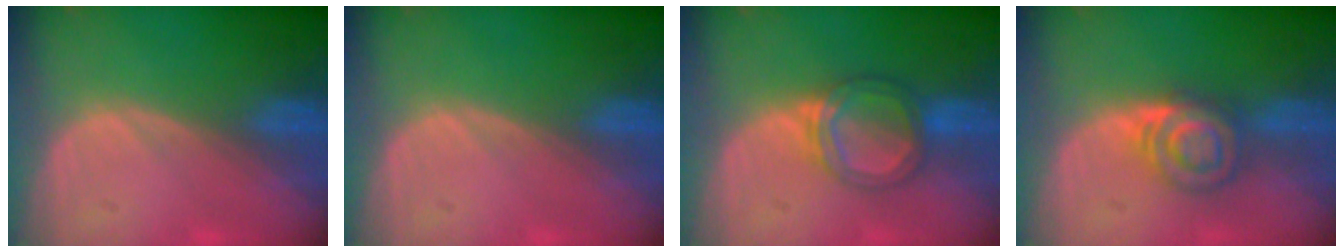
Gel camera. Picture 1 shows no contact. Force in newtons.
{"total": 0.0}
{"total": 5.3, "press": 5.0, "slide": 1.7}
{"total": 6.1, "press": 5.5, "slide": 2.5}